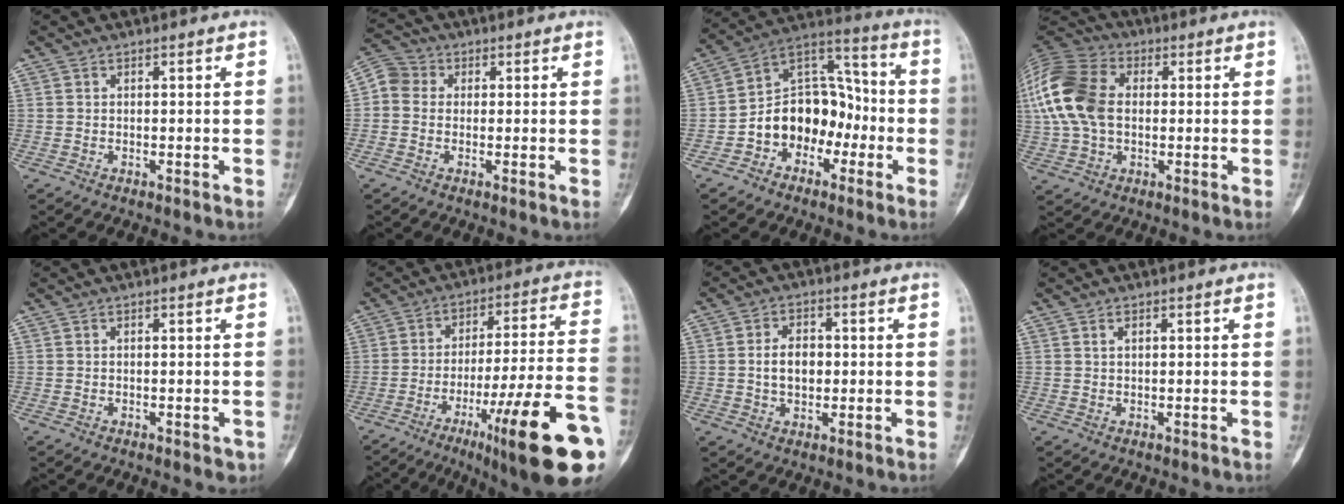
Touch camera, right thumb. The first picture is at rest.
{"total": 5.2, "force": [0.3, 4.6, 2.4], "torque": [-0.035, 0.014, -0.008]}
{"total": 14.7, "force": [-4.3, 10.8, 9.0], "torque": [-0.100, 0.068, -0.081]}
{"total": 18.2, "force": [1.7, 12.4, 13.3], "torque": [-0.300, 0.019, 0.026]}
{"total": 1.3, "force": [-0.4, 0.7, 1.1], "torque": [-0.008, 0.000, -0.001]}
{"total": 23.4, "force": [-10.5, 3.2, 20.7], "torque": [-0.265, 0.039, -0.153]}
{"total": 5.8, "force": [0.0, 4.0, 4.2], "torque": [-0.060, 0.009, 0.000]}
{"total": 1.1, "force": [0.5, 0.5, 0.8], "torque": [-0.014, 0.001, 0.009]}